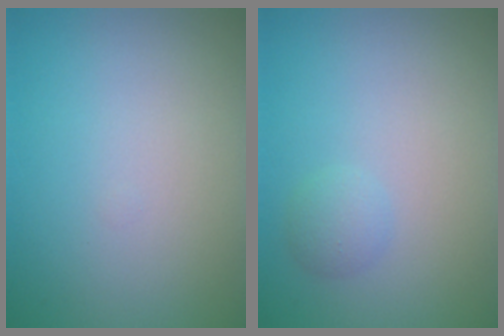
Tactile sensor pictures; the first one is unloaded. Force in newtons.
{"total": 1.3, "press": 1.3, "slide": 0.1}